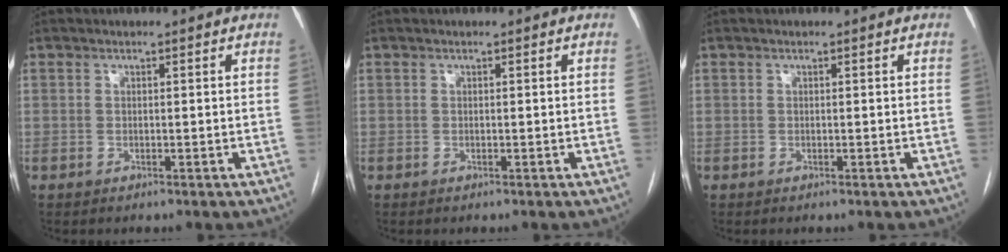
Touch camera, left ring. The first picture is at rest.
{"total": 0.0}
{"total": 0.0}